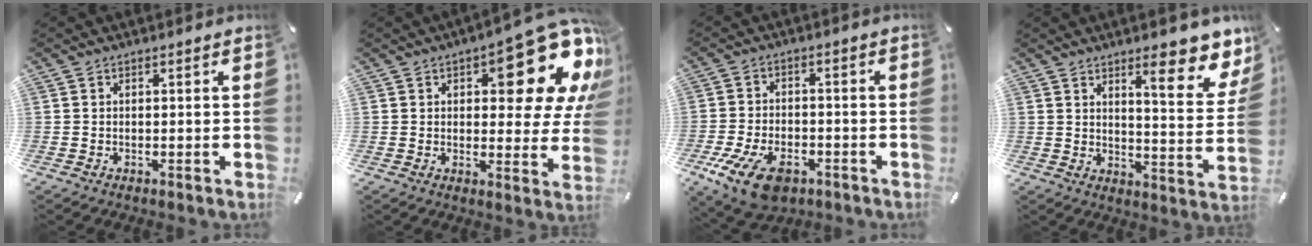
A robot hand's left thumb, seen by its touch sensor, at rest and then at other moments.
{"total": 18.1, "force": [9.2, 7.1, 13.9], "torque": [-0.170, -0.066, 0.147]}
{"total": 11.3, "force": [-6.0, 6.6, 7.0], "torque": [-0.149, 0.021, -0.107]}
{"total": 12.6, "force": [8.7, 3.6, 8.3], "torque": [-0.104, -0.064, 0.142]}